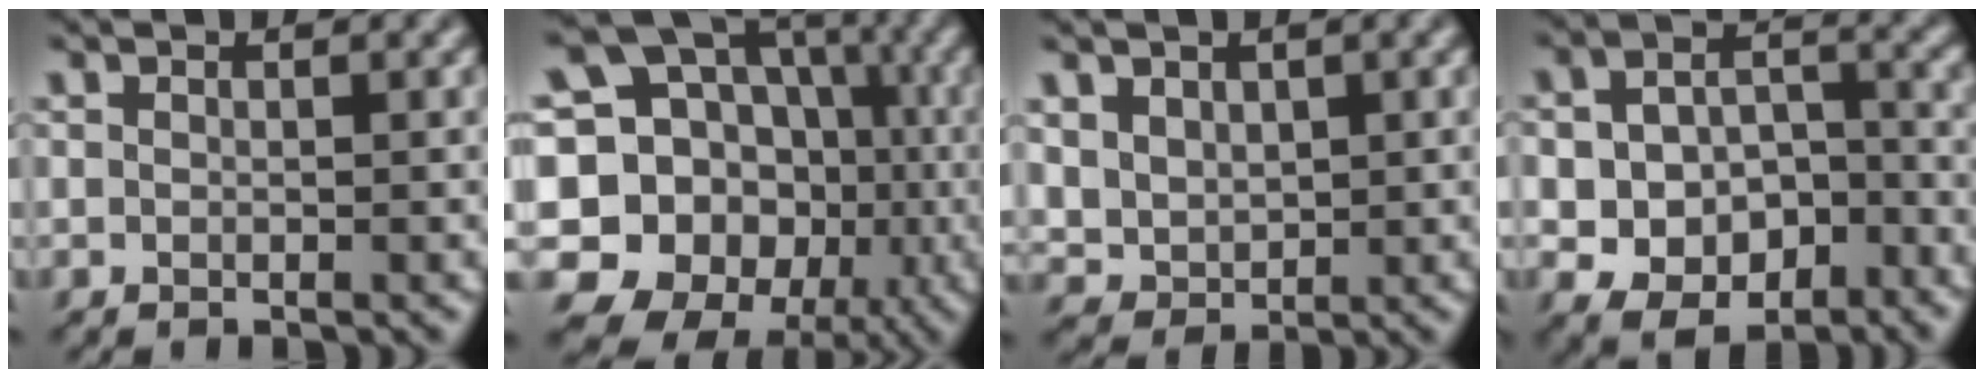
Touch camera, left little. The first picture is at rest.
{"total": 17.7, "force": [-1.1, 15.5, 8.5], "torque": [-0.183, 0.005, -0.020]}
{"total": 3.2, "force": [1.1, 2.6, 1.4], "torque": [-0.054, -0.006, 0.036]}
{"total": 8.6, "force": [-3.3, 6.2, 5.0], "torque": [-0.071, -0.011, -0.053]}